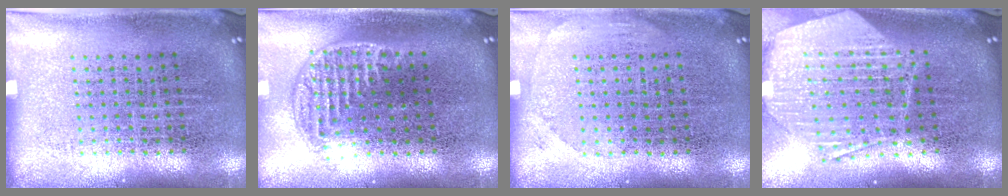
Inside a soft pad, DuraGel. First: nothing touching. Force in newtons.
{"total": 1.3, "press": 1.1, "slide": 0.6}
{"total": 0.9, "press": 0.9, "slide": 0.1}
{"total": 2.3, "press": 1.9, "slide": 1.3}